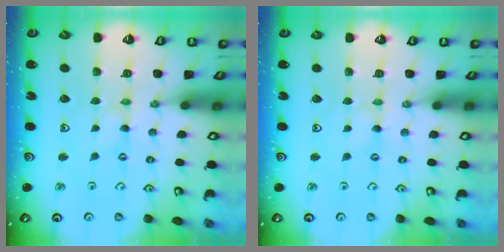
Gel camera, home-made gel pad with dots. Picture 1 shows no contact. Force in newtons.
{"total": 0.8, "press": 0.8, "slide": 0.2}